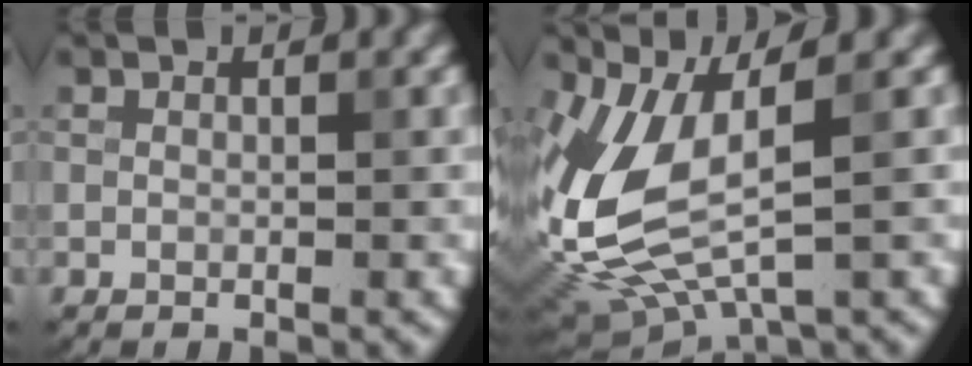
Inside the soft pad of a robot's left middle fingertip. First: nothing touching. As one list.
[{"total": 9.6, "force": [0.8, 4.1, 8.6], "torque": [-0.206, -0.018, 0.023]}]